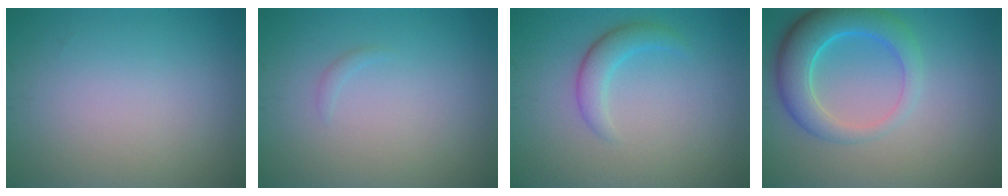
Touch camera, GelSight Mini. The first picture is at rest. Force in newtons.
{"total": 0.5, "press": 0.5, "slide": 0.1}
{"total": 2.4, "press": 2.4, "slide": 0.1}
{"total": 5.8, "press": 5.7, "slide": 0.3}